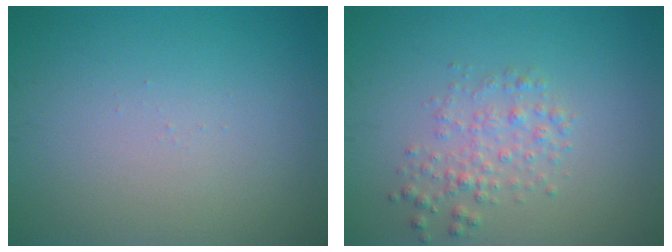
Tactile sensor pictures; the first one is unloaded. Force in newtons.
{"total": 2.3, "press": 2.3, "slide": 0.0}